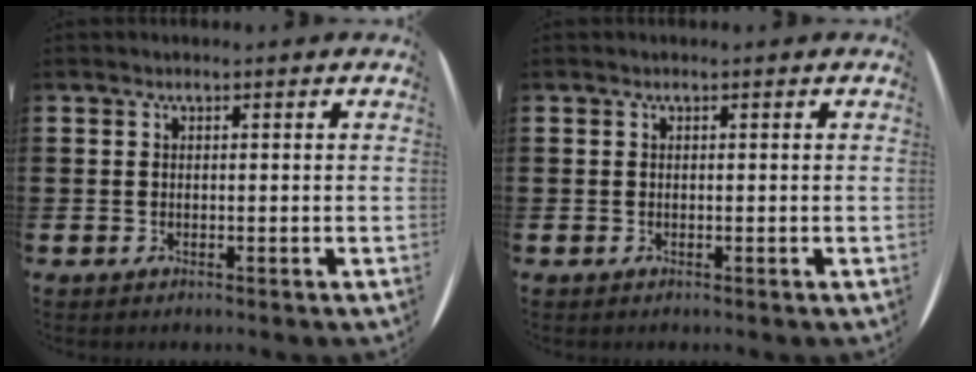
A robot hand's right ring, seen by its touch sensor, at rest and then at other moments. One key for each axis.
{"total": 0.0}